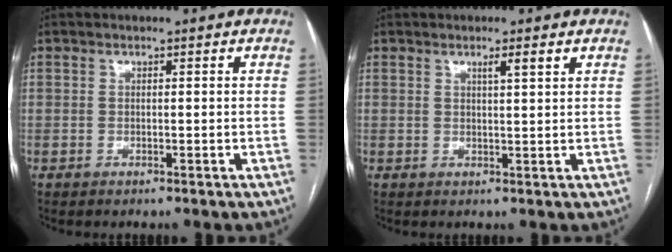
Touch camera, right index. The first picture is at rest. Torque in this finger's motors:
{"motor_torque": [0.12, -0.01, 0.05, 0.02]}